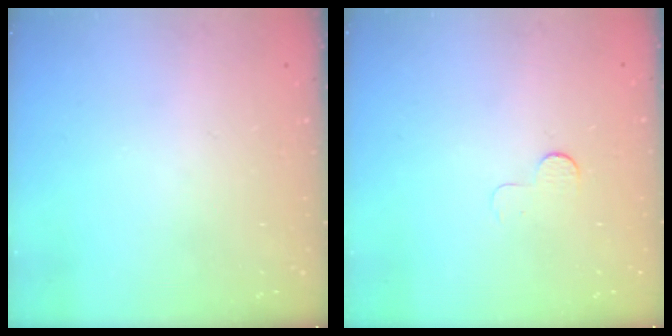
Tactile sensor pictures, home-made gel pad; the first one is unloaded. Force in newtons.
{"total": 3.2, "press": 3.1, "slide": 0.3}